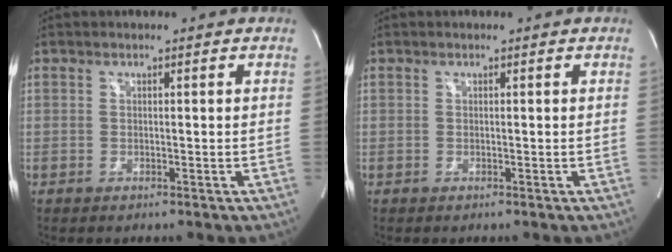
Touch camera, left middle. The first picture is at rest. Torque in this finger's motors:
{"motor_torque": [0.00, 0.00, 0.00, 0.00]}